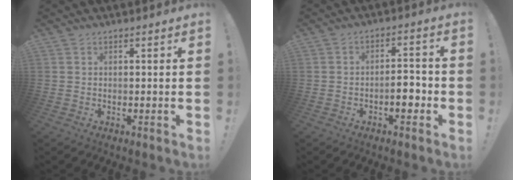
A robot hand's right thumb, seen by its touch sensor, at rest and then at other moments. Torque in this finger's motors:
{"motor_torque": [0.64, 0.71, 0.38, -0.30, 0.00]}